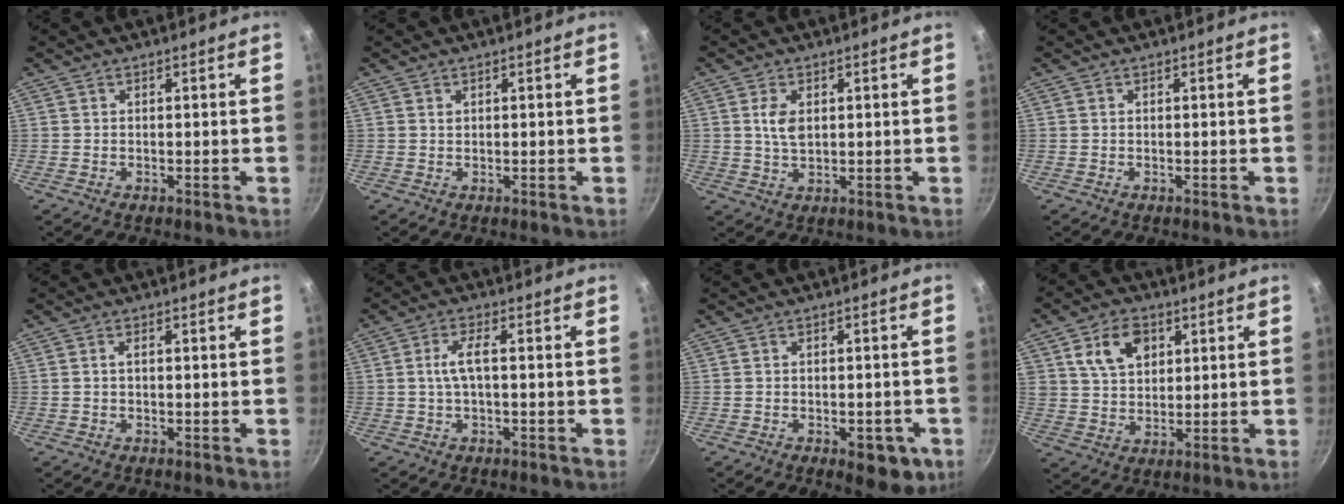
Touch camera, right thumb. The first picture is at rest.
{"total": 0.6, "force": [0.4, 0.4, 0.2], "torque": [-0.003, 0.000, 0.007]}
{"total": 4.4, "force": [1.1, 2.6, 3.3], "torque": [-0.059, -0.005, 0.022]}
{"total": 0.0}
{"total": 1.2, "force": [0.0, 0.6, 1.0], "torque": [-0.021, 0.006, -0.001]}
{"total": 4.5, "force": [0.0, 1.5, 4.3], "torque": [-0.095, 0.013, -0.003]}
{"total": 7.3, "force": [-2.9, 3.8, 5.5], "torque": [-0.040, 0.012, -0.030]}
{"total": 9.4, "force": [3.7, 6.7, 5.5], "torque": [-0.074, -0.005, 0.064]}